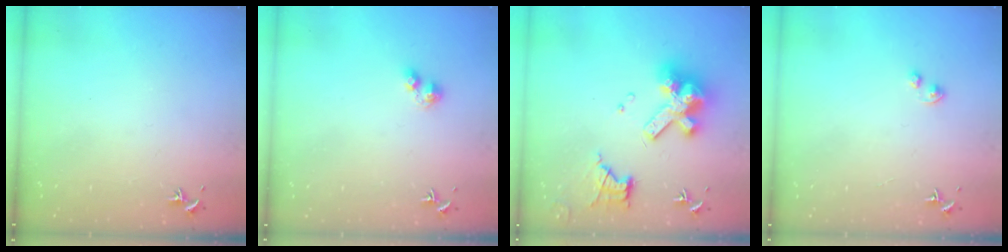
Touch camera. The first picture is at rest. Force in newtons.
{"total": 2.9, "press": 2.9, "slide": 0.7}
{"total": 16.4, "press": 16.4, "slide": 1.4}
{"total": 1.6, "press": 1.5, "slide": 0.3}